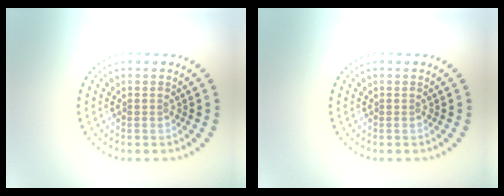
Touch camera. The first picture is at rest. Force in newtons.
{"total": 0.0}